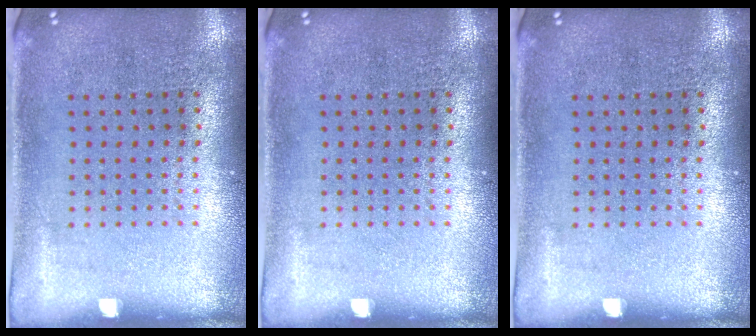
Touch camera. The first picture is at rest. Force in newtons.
{"total": 0.0}
{"total": 0.0}